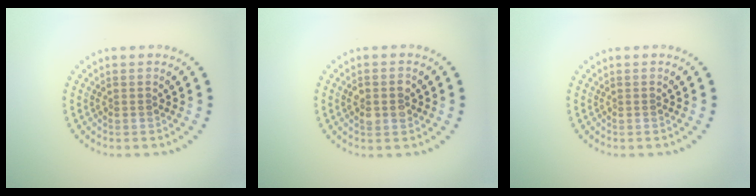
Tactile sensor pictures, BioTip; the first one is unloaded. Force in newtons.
{"total": 2.4, "press": 2.4, "slide": 0.2}
{"total": 0.0}